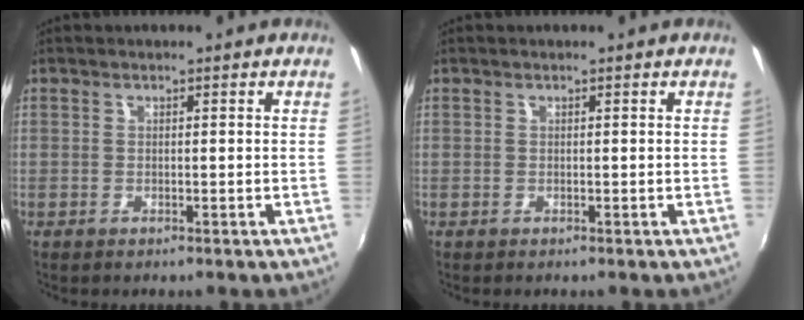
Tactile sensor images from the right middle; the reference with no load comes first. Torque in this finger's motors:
{"motor_torque": [0.07, -0.14, 0.00, 0.00]}